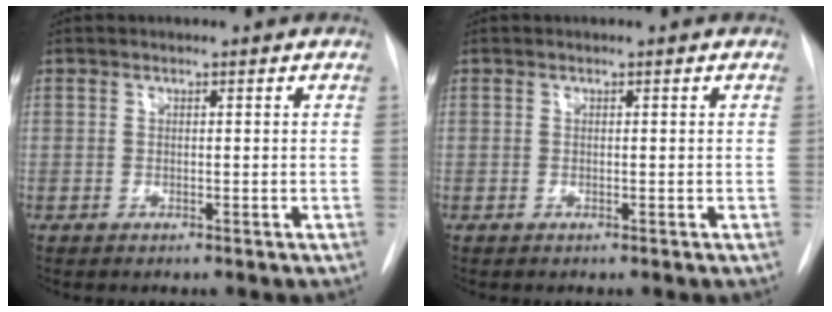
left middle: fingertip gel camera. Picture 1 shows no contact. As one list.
[{"total": 0.0}]